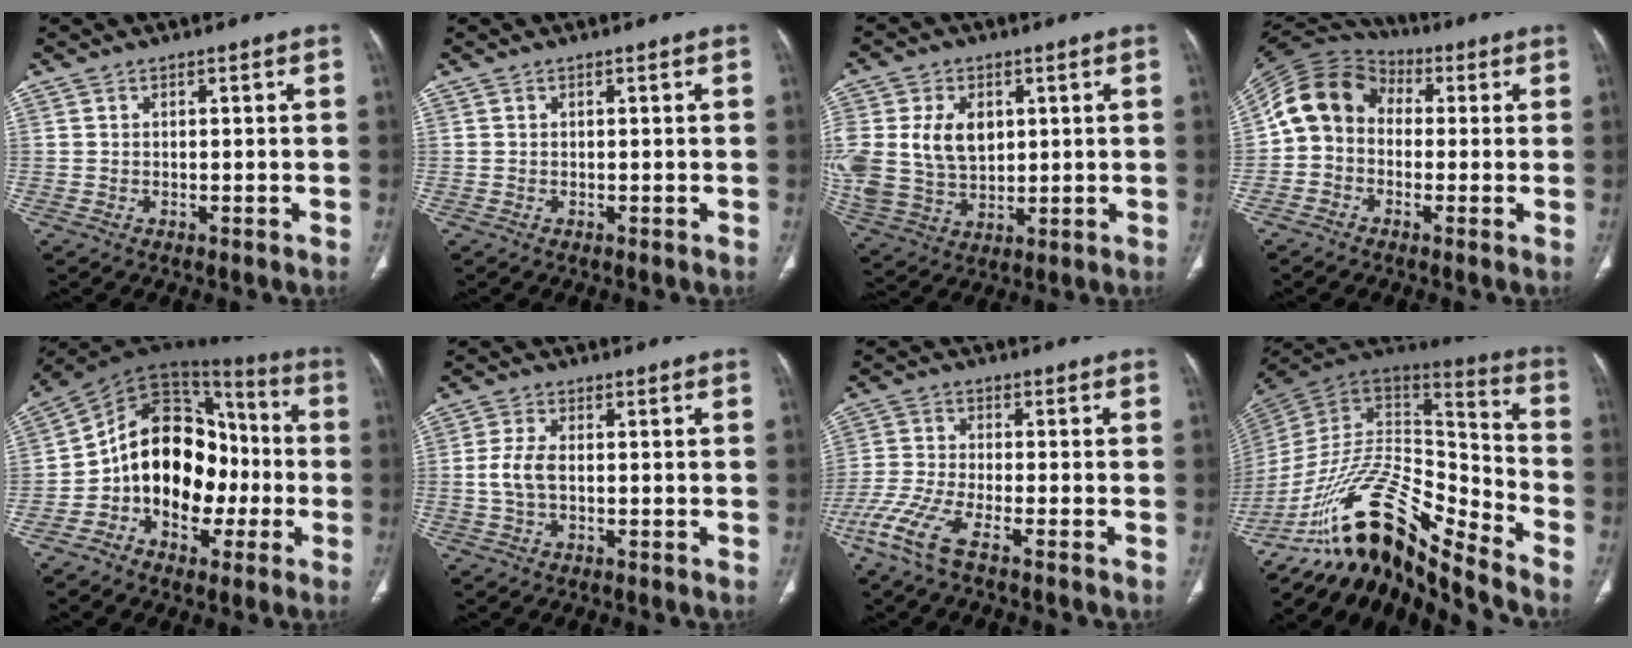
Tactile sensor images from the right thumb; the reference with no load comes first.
{"total": 0.0}
{"total": 17.6, "force": [3.4, 12.9, 11.6], "torque": [-0.251, -0.002, 0.082]}
{"total": 11.4, "force": [-0.1, 9.4, 6.4], "torque": [-0.114, 0.038, -0.021]}
{"total": 18.6, "force": [-4.0, 13.2, 12.5], "torque": [-0.157, 0.065, -0.065]}
{"total": 4.6, "force": [-0.2, 2.4, 3.9], "torque": [-0.094, 0.007, -0.007]}
{"total": 8.4, "force": [-5.4, 1.6, 6.2], "torque": [-0.162, 0.003, -0.116]}
{"total": 22.7, "force": [-15.5, 7.1, 15.0], "torque": [-0.256, 0.099, -0.267]}